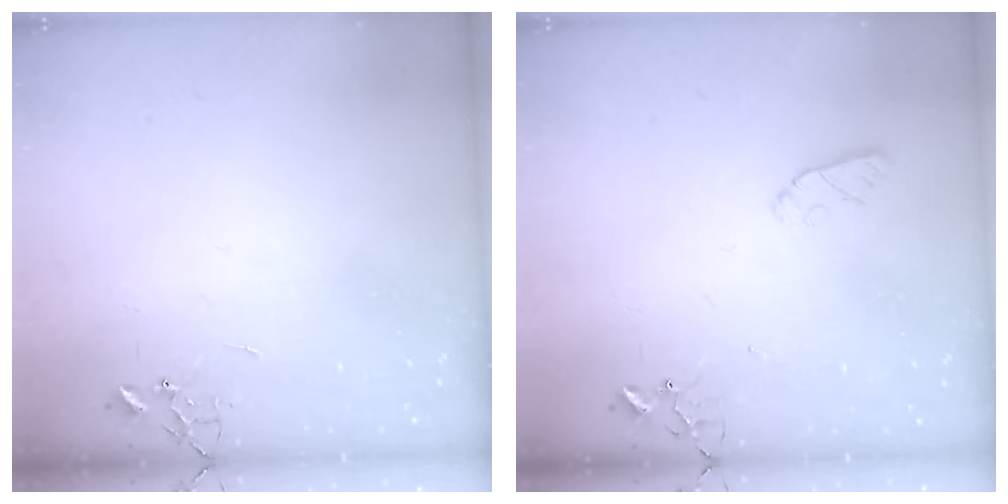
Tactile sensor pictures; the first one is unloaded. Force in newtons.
{"total": 4.4, "press": 4.4, "slide": 0.6}